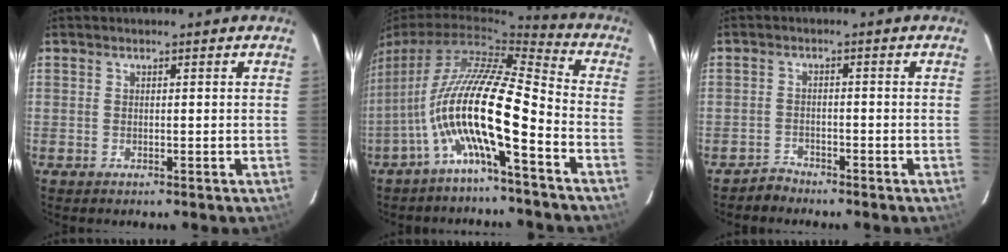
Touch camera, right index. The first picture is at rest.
{"total": 13.7, "force": [-4.9, 2.3, 12.5], "torque": [-0.226, -0.002, -0.097]}
{"total": 2.3, "force": [-2.1, 1.0, -0.4], "torque": [0.006, 0.008, -0.040]}